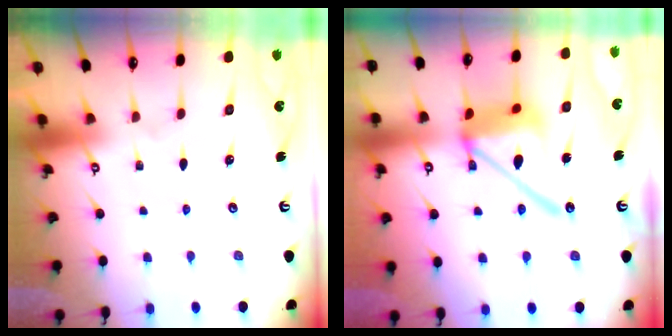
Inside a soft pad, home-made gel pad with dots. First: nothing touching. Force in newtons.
{"total": 15.1, "press": 15.0, "slide": 1.8}